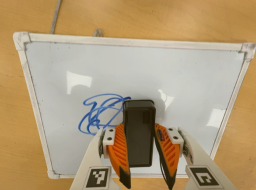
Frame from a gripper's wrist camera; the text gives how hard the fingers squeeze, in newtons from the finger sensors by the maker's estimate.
{"total": 9.6, "left": 8.9, "right": 10.3}